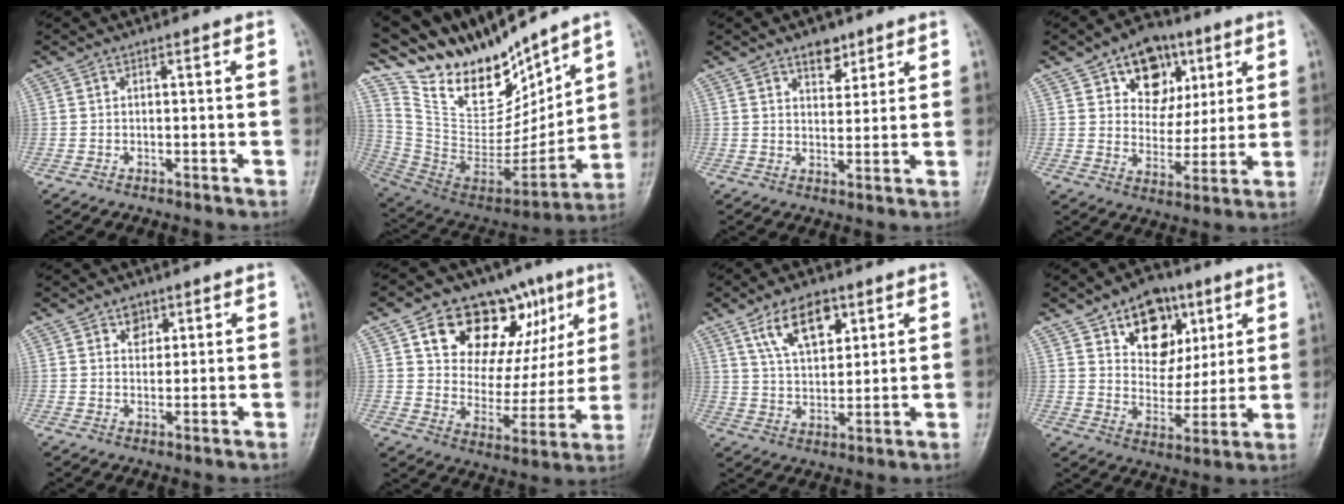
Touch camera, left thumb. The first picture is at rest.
{"total": 24.0, "force": [19.8, 8.6, 10.6], "torque": [-0.150, -0.092, 0.366]}
{"total": 4.8, "force": [3.3, 2.7, 2.3], "torque": [-0.009, -0.020, 0.052]}
{"total": 12.7, "force": [5.9, 9.2, 6.5], "torque": [-0.051, -0.022, 0.095]}
{"total": 3.1, "force": [1.7, 2.3, 1.2], "torque": [0.000, -0.010, 0.026]}
{"total": 21.6, "force": [10.2, 13.1, 13.9], "torque": [-0.141, -0.020, 0.159]}
{"total": 10.9, "force": [5.7, 5.8, 7.2], "torque": [-0.103, -0.024, 0.107]}
{"total": 14.0, "force": [6.8, 9.8, 7.3], "torque": [-0.066, -0.030, 0.114]}